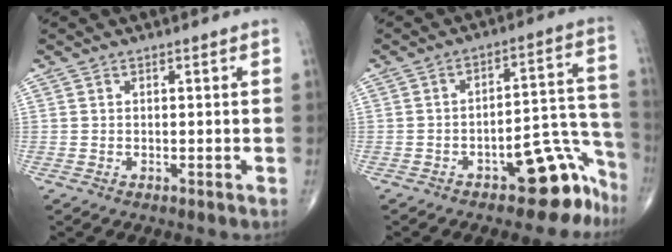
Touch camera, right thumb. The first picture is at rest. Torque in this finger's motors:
{"motor_torque": [3.58, 1.43, 1.56, -1.23, 0.41]}